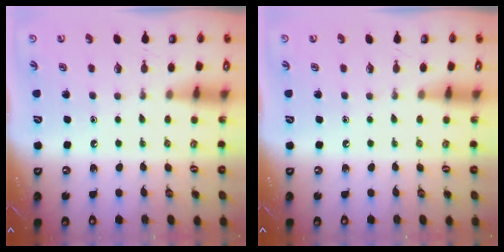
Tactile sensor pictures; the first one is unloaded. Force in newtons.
{"total": 0.0}